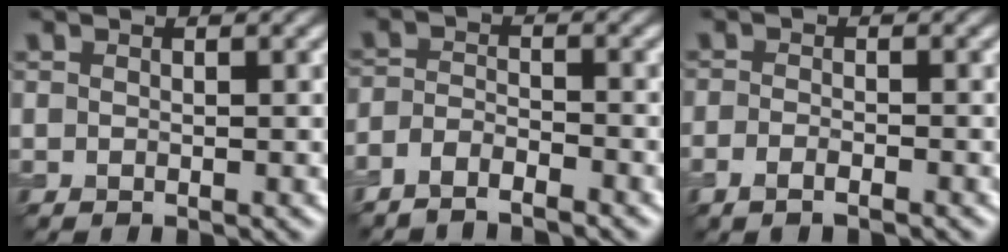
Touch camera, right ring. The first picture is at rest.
{"total": 2.4, "force": [-2.3, 0.4, 0.5], "torque": [-0.009, -0.002, -0.051]}
{"total": 1.2, "force": [-1.0, 0.1, 0.7], "torque": [-0.014, -0.003, -0.022]}